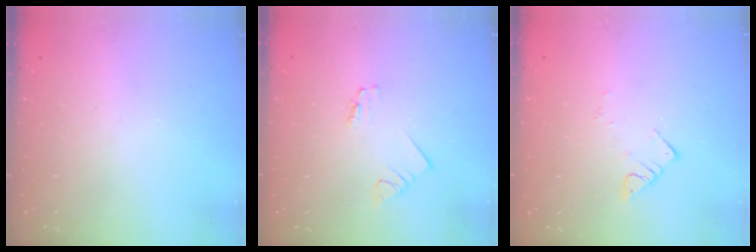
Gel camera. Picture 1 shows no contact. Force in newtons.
{"total": 1.2, "press": 1.2, "slide": 0.0}
{"total": 3.6, "press": 3.6, "slide": 0.3}